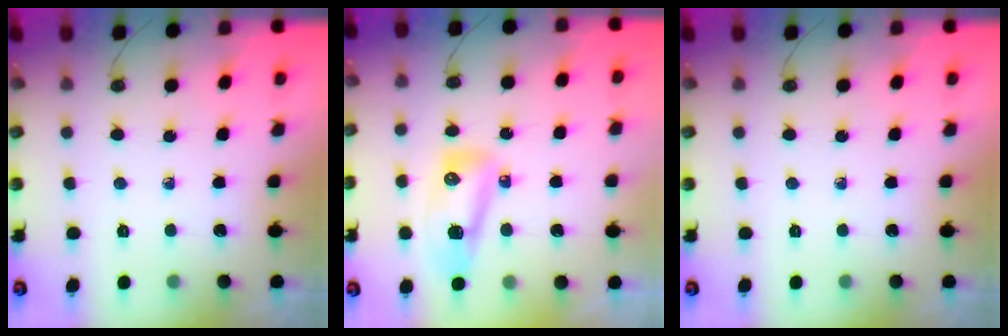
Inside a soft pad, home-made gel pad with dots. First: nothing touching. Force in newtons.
{"total": 10.6, "press": 10.4, "slide": 1.8}
{"total": 0.0}